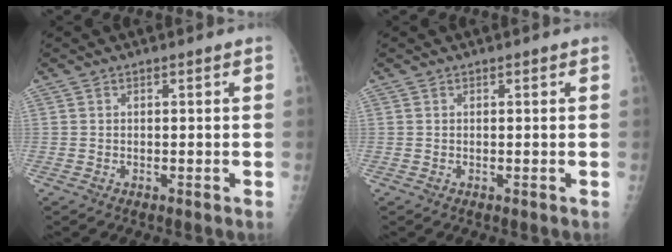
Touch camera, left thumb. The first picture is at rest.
{"total": 0.0}